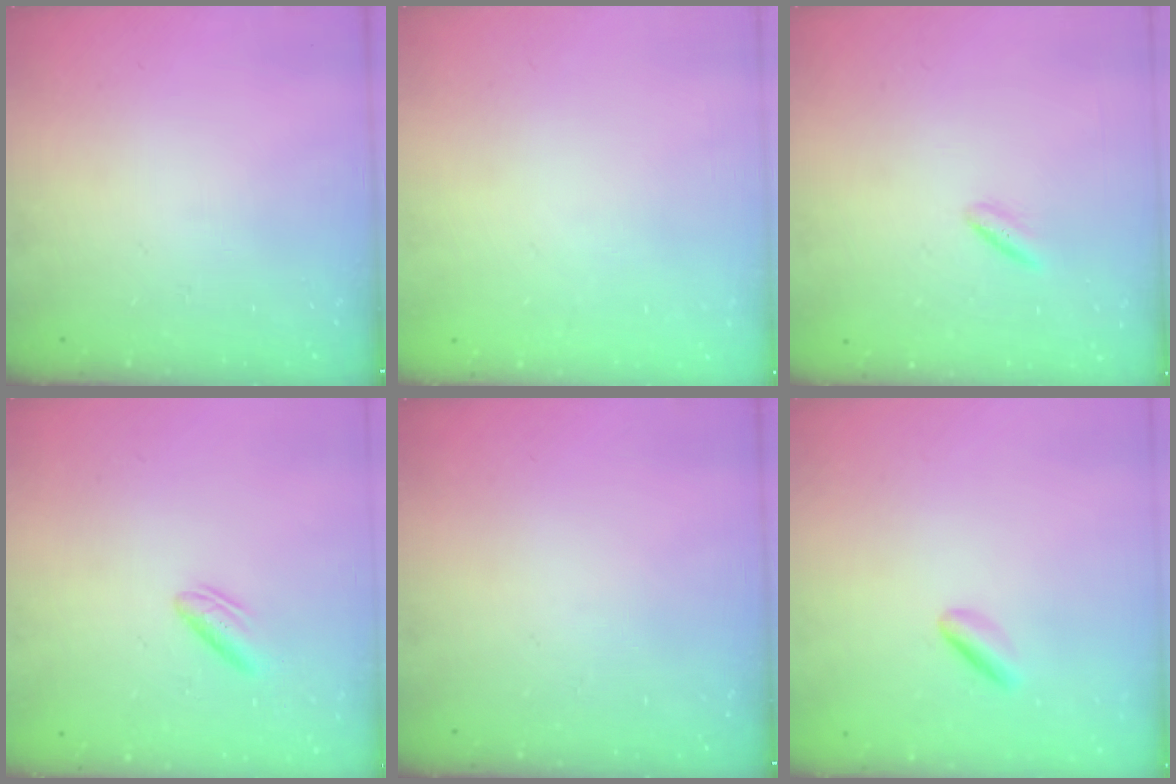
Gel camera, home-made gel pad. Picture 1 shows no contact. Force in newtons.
{"total": 2.1, "press": 2.1, "slide": 0.1}
{"total": 1.7, "press": 1.5, "slide": 0.8}
{"total": 2.8, "press": 2.7, "slide": 0.9}
{"total": 0.0}
{"total": 2.8, "press": 2.6, "slide": 1.2}